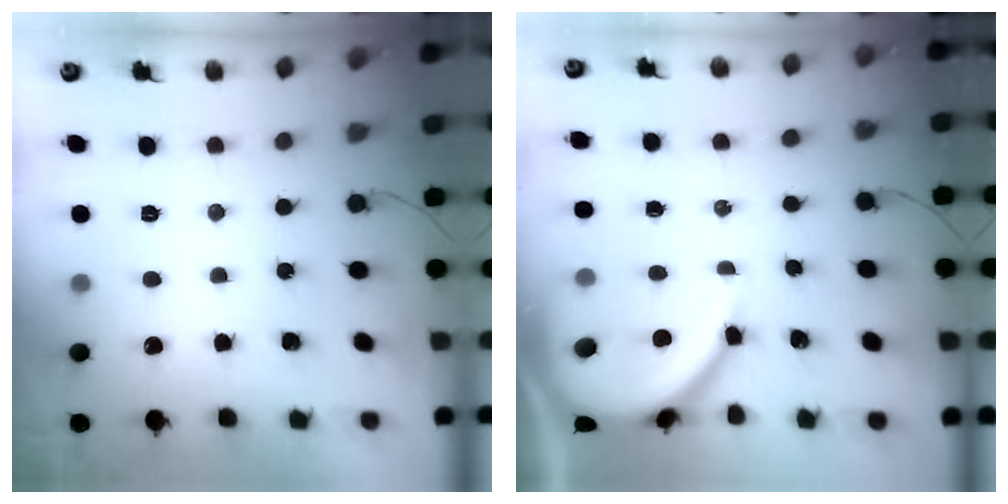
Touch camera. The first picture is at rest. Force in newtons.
{"total": 11.1, "press": 11.0, "slide": 1.1}